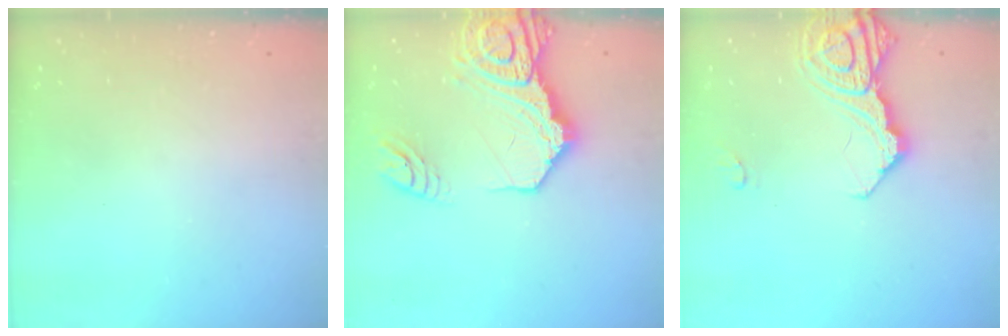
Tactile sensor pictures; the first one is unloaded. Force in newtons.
{"total": 20.5, "press": 20.3, "slide": 2.7}
{"total": 16.5, "press": 16.4, "slide": 1.8}